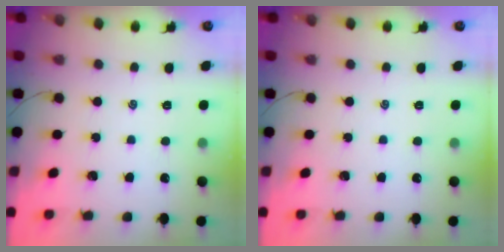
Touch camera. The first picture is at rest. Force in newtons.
{"total": 0.0}